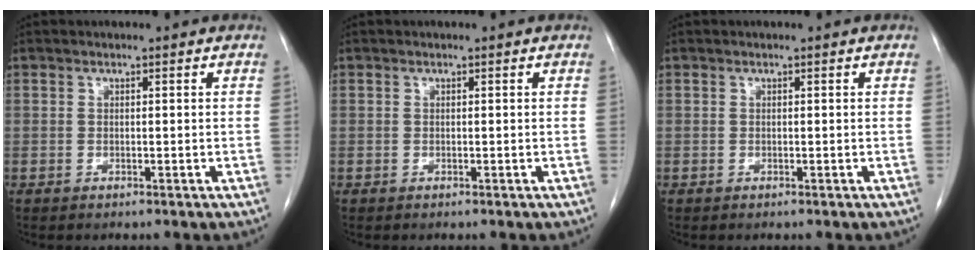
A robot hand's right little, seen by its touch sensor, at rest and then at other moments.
{"total": 0.0}
{"total": 0.0}